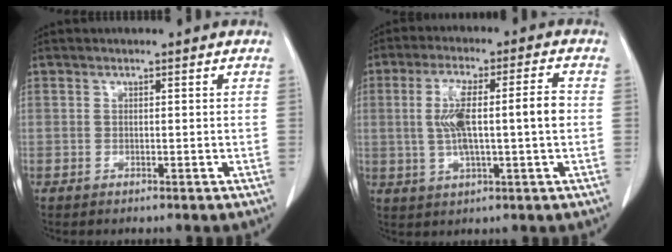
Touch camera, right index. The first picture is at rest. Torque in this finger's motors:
{"motor_torque": [1.42, 0.03, 0.53, 0.19]}